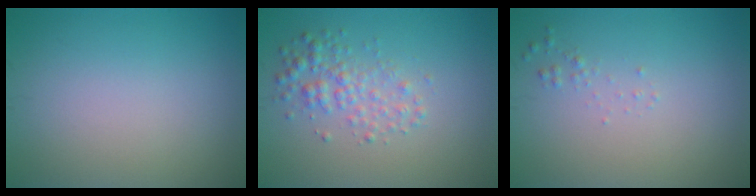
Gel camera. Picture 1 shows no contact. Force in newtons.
{"total": 2.6, "press": 2.6, "slide": 0.0}
{"total": 0.6, "press": 0.6, "slide": 0.0}